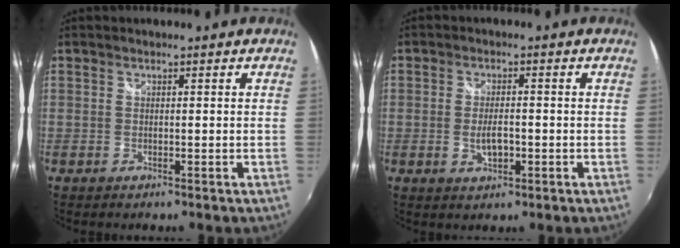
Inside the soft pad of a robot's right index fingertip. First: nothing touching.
{"total": 3.8, "force": [-0.9, 1.8, 3.3], "torque": [-0.062, -0.004, -0.014]}